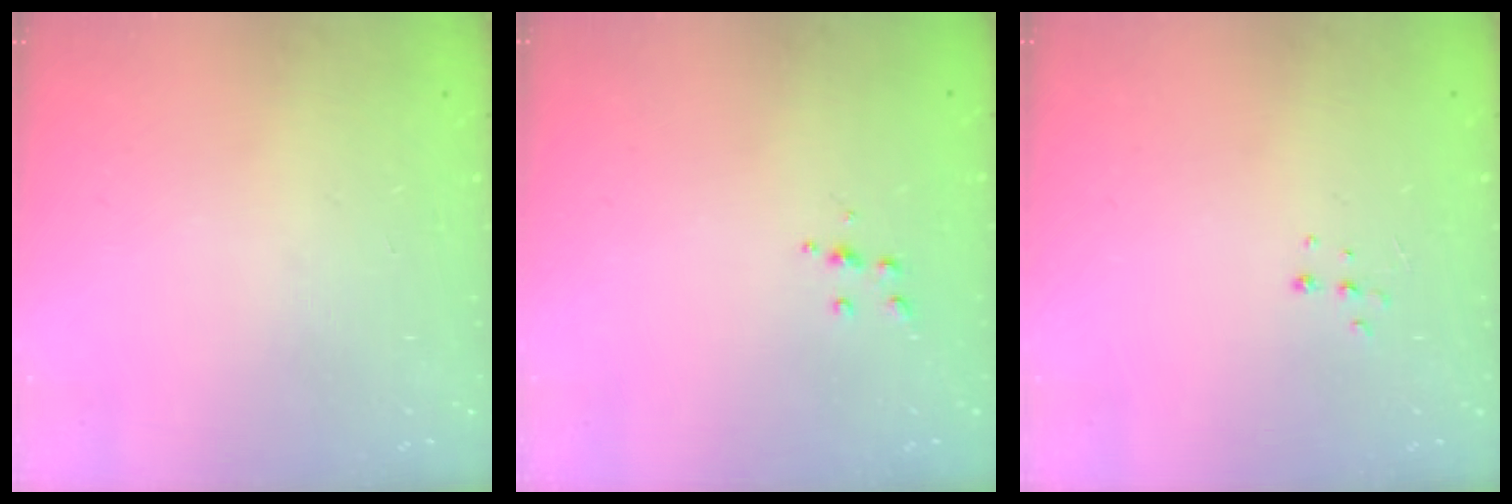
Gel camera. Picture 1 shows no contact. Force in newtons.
{"total": 3.5, "press": 3.5, "slide": 0.3}
{"total": 4.6, "press": 4.5, "slide": 0.8}